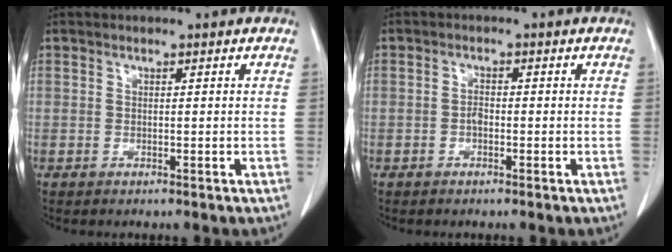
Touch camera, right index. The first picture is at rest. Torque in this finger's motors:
{"motor_torque": [0.26, -0.26, 0.13, 0.04]}